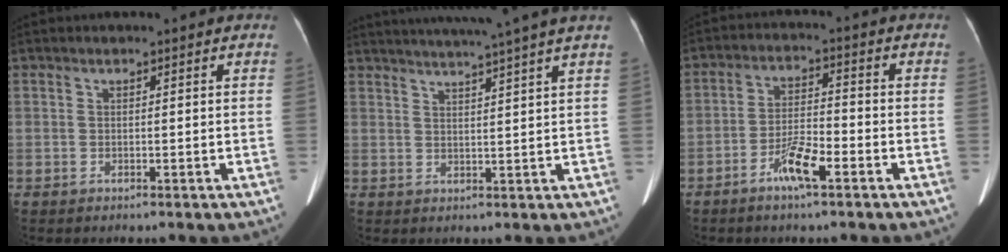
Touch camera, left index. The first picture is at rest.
{"total": 12.0, "force": [10.3, -2.2, 5.9], "torque": [-0.097, -0.007, 0.131]}
{"total": 5.9, "force": [-3.7, 0.7, 4.5], "torque": [-0.091, -0.004, -0.067]}